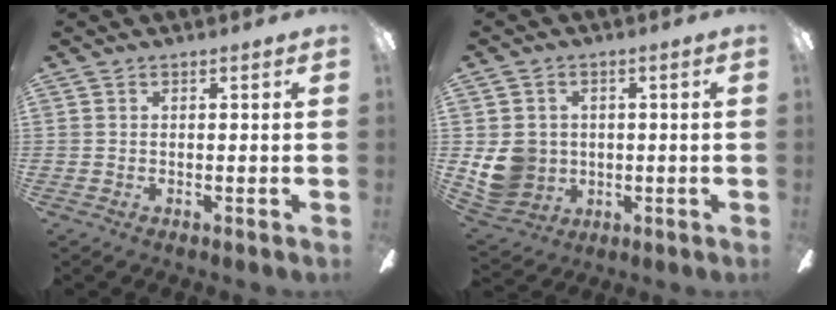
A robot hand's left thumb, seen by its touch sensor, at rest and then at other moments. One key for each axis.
{"total": 9.5, "fx": -0.2, "fy": 8.8, "fz": 3.5, "tx": -0.086, "ty": 0.006, "tz": 0.001}